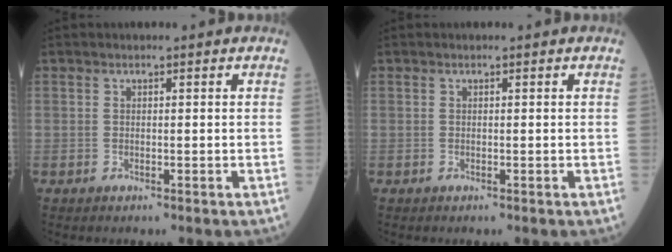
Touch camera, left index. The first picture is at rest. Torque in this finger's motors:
{"motor_torque": [0.00, 0.00, 0.00, 0.00]}